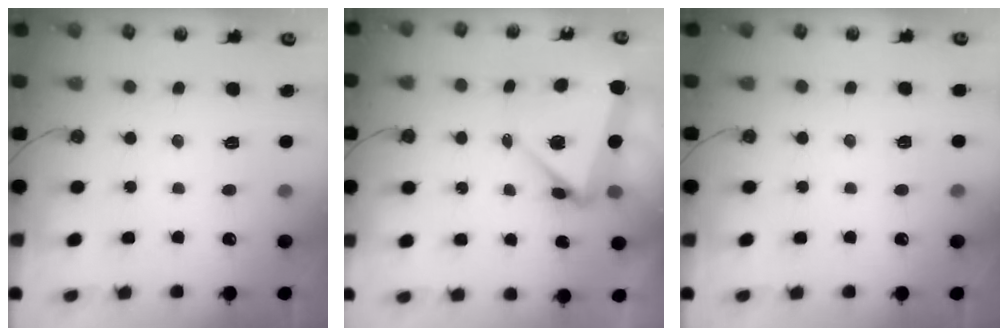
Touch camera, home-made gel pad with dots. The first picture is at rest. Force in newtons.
{"total": 5.9, "press": 5.9, "slide": 0.3}
{"total": 3.2, "press": 3.1, "slide": 0.7}